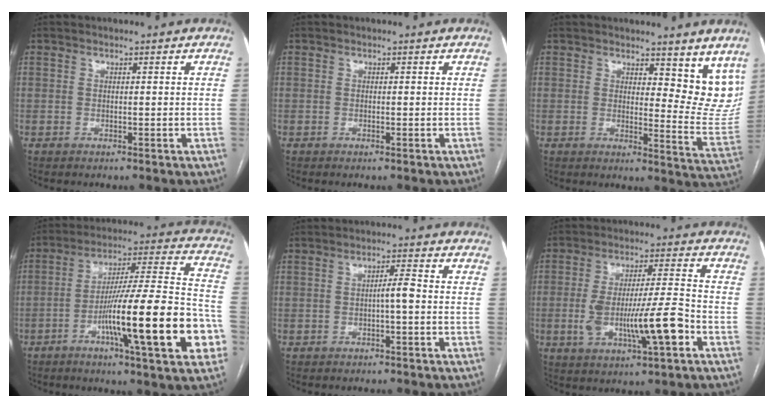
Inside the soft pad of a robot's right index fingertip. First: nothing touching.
{"total": 0.0}
{"total": 10.7, "force": [8.6, 4.1, 5.0], "torque": [-0.035, -0.034, 0.088]}
{"total": 23.0, "force": [-7.9, 1.5, 21.5], "torque": [-0.293, 0.003, -0.119]}
{"total": 2.7, "force": [-0.5, 0.2, 2.6], "torque": [-0.041, 0.004, -0.009]}
{"total": 12.4, "force": [-3.6, 1.5, 11.7], "torque": [-0.218, 0.006, -0.053]}